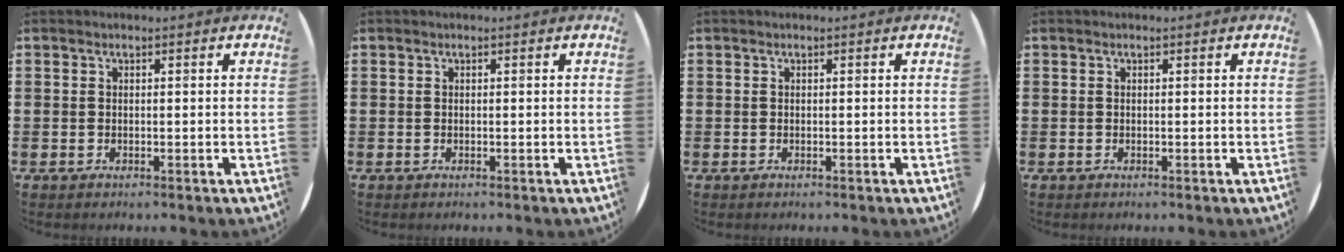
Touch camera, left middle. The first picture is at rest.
{"total": 0.0}
{"total": 0.0}
{"total": 0.0}